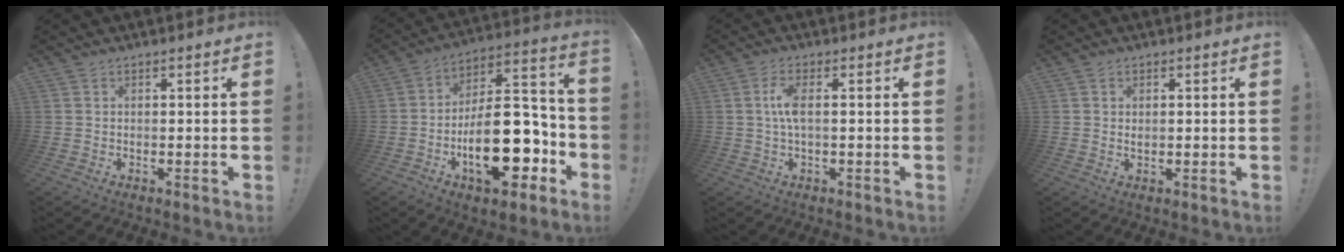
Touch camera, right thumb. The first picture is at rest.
{"total": 24.9, "force": [-8.4, 11.7, 20.3], "torque": [-0.328, 0.062, -0.119]}
{"total": 5.5, "force": [0.2, 1.7, 5.2], "torque": [-0.097, -0.001, 0.002]}
{"total": 0.6, "force": [0.3, 0.5, 0.3], "torque": [-0.001, -0.001, 0.006]}